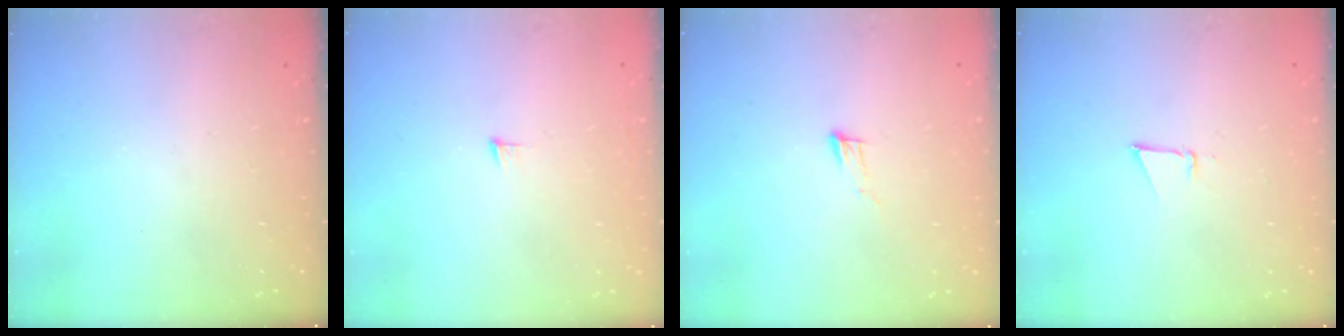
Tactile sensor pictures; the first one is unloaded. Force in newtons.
{"total": 3.6, "press": 3.6, "slide": 0.3}
{"total": 6.3, "press": 6.2, "slide": 1.0}
{"total": 3.0, "press": 2.9, "slide": 0.8}